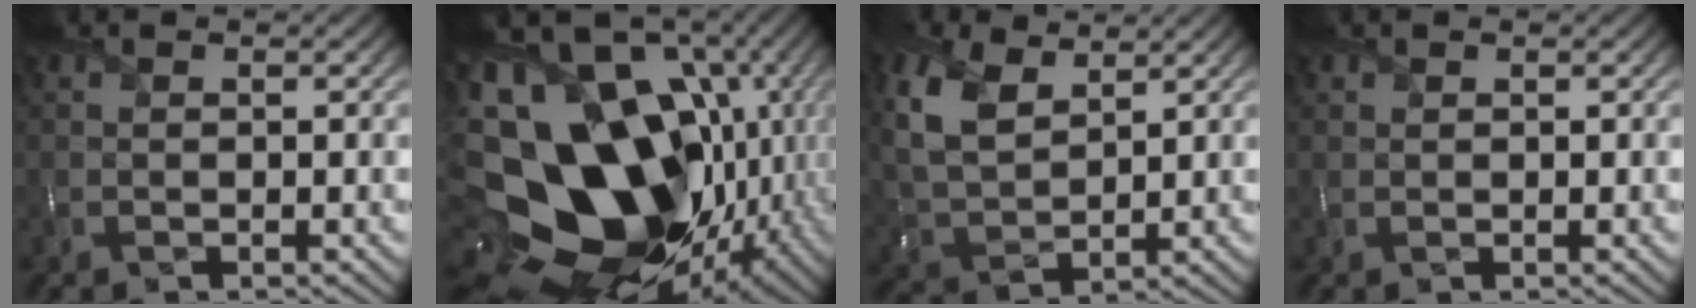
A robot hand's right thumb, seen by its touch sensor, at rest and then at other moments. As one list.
[{"total": 23.5, "force": [-2.2, 17.5, 15.5], "torque": [-0.326, -0.052, -0.027]}, {"total": 9.1, "force": [4.5, 5.2, 5.9], "torque": [-0.178, 0.014, 0.096]}, {"total": 0.7, "force": [0.5, 0.4, 0.1], "torque": [-0.003, 0.000, 0.013]}]